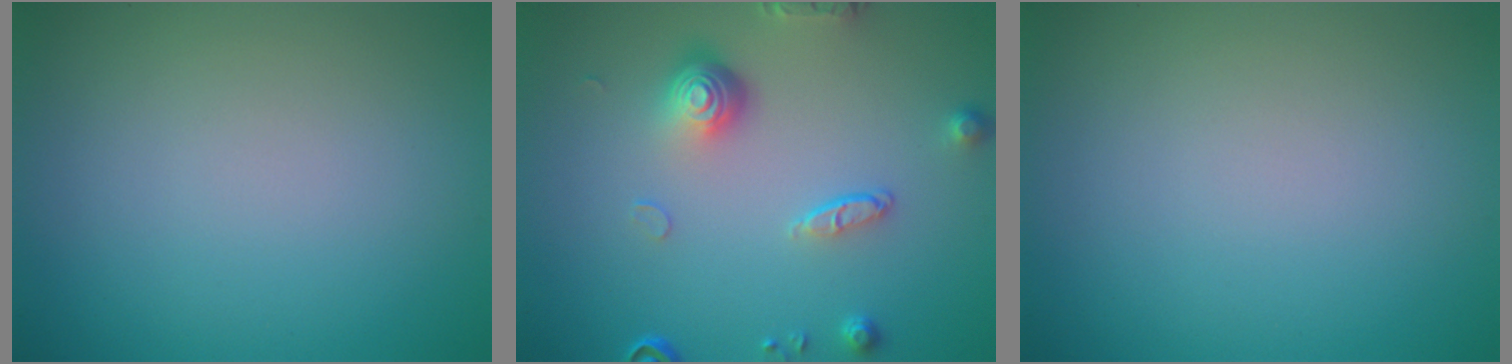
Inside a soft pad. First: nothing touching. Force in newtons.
{"total": 4.6, "press": 3.2, "slide": 3.3}
{"total": 0.0}